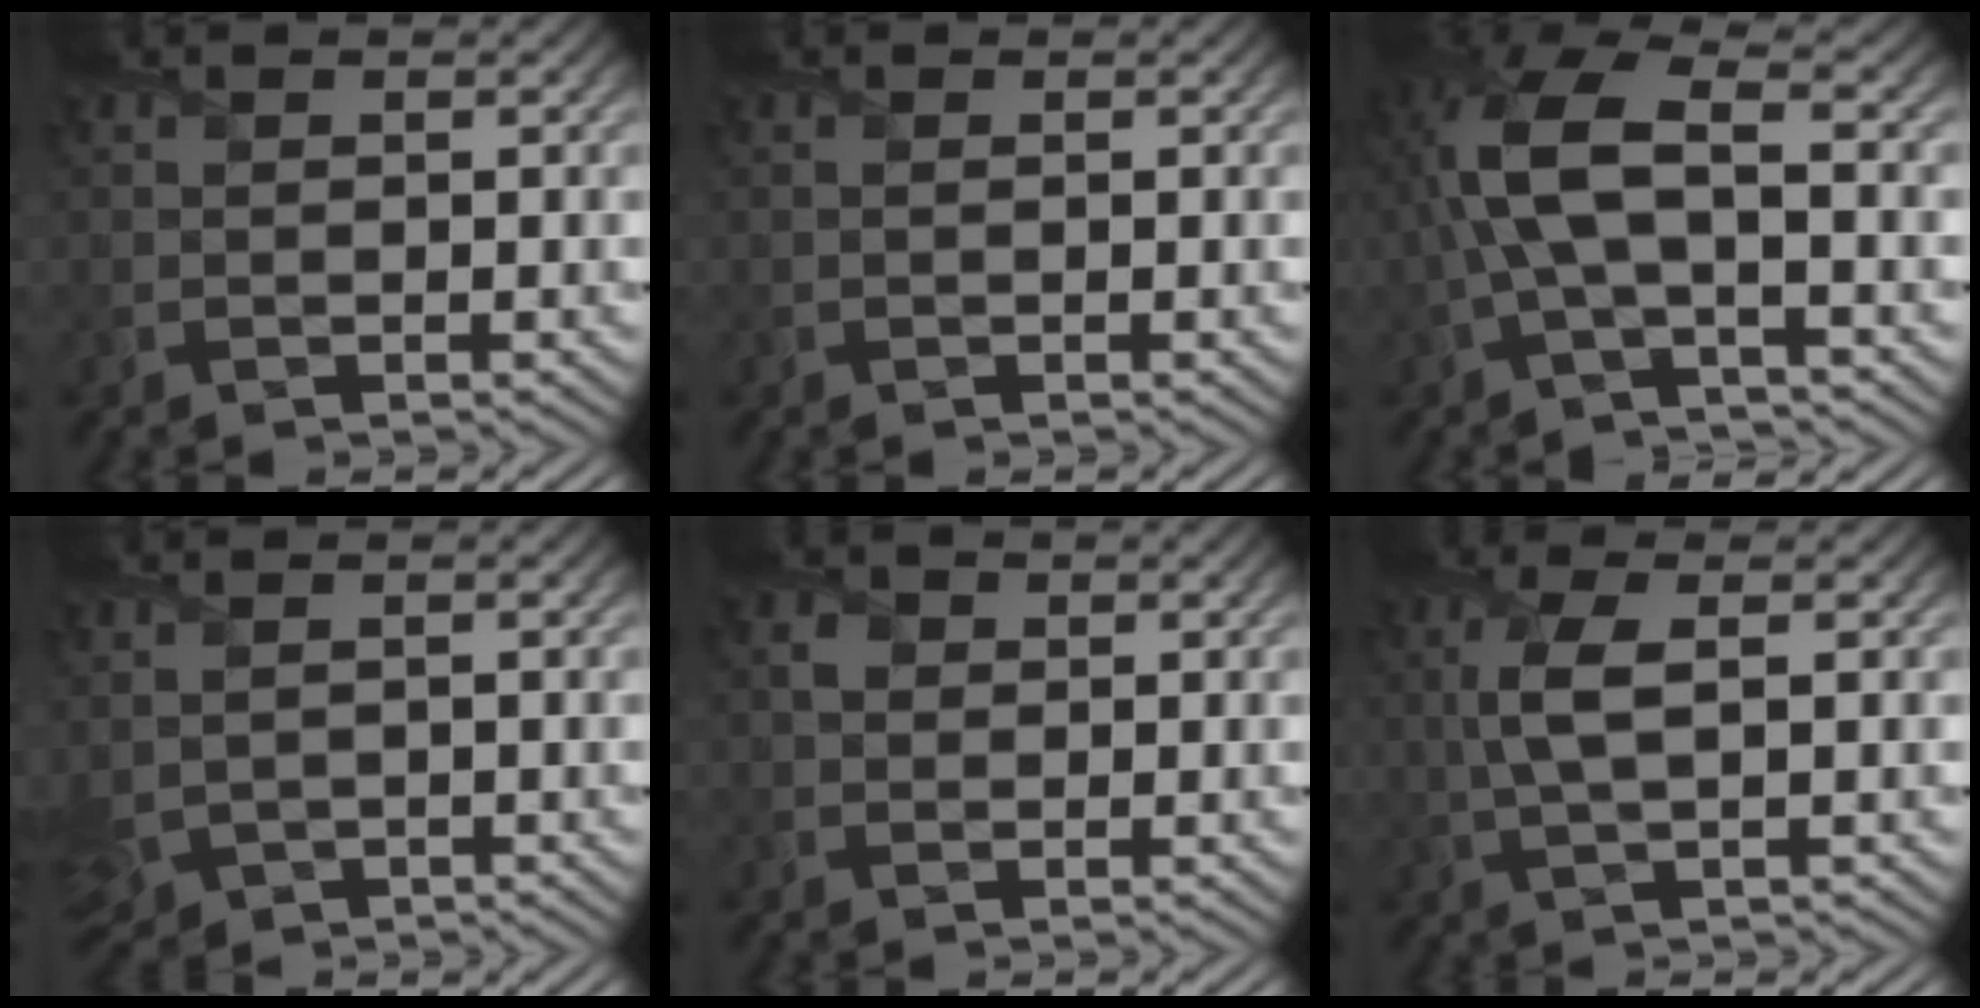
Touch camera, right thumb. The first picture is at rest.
{"total": 0.0}
{"total": 8.4, "force": [-0.4, 3.0, 7.8], "torque": [-0.187, 0.020, -0.018]}
{"total": 4.2, "force": [-0.5, 2.9, 3.0], "torque": [-0.091, -0.018, 0.001]}
{"total": 1.7, "force": [0.3, 1.5, 0.7], "torque": [-0.018, 0.002, -0.001]}
{"total": 4.6, "force": [0.7, 1.4, 4.3], "torque": [-0.107, 0.008, 0.016]}